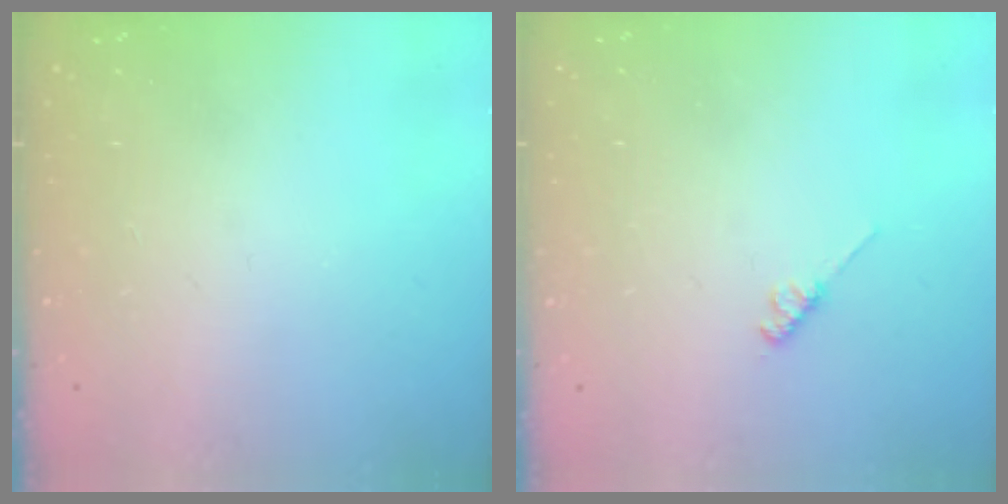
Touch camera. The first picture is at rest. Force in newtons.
{"total": 2.6, "press": 2.5, "slide": 0.4}